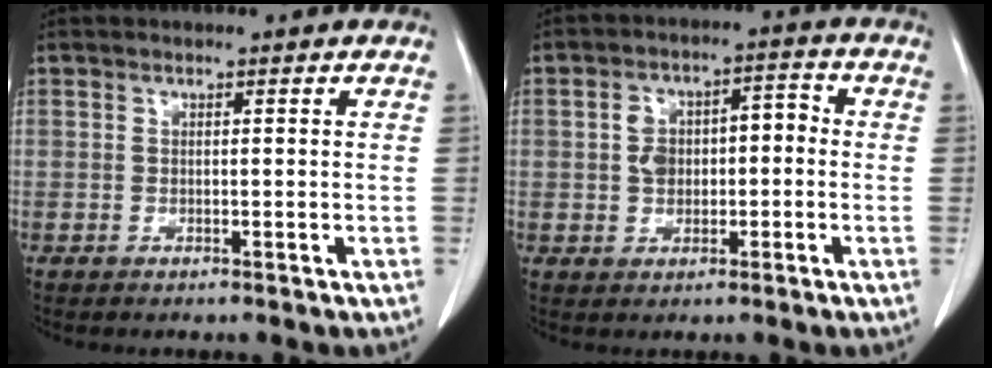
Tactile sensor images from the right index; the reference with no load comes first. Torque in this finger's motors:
{"motor_torque": [0.16, 0.00, 0.14, 0.04]}